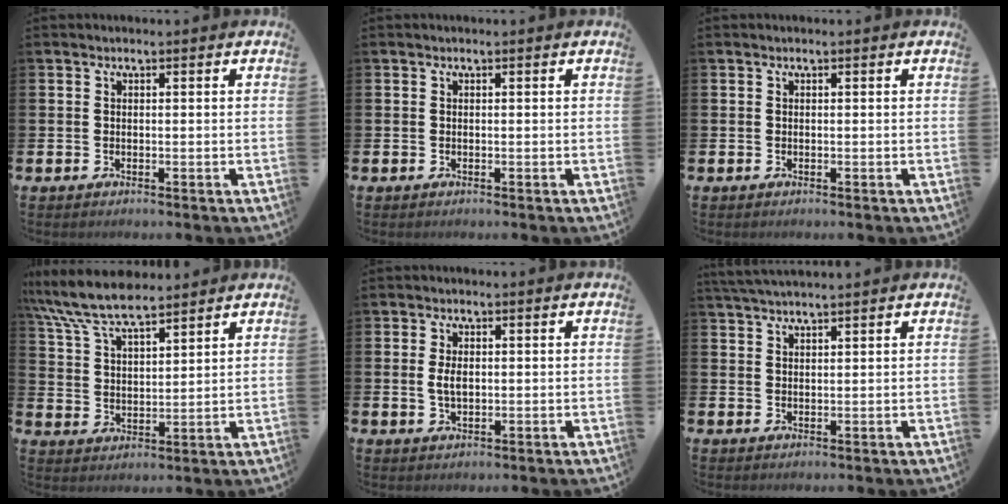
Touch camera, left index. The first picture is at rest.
{"total": 0.0}
{"total": 0.0}
{"total": 8.2, "force": [7.5, 1.6, 2.9], "torque": [-0.086, -0.030, 0.136]}
{"total": 2.7, "force": [0.3, 1.5, 2.3], "torque": [-0.036, 0.002, 0.002]}
{"total": 2.8, "force": [2.7, 0.0, 0.7], "torque": [-0.017, -0.008, 0.050]}